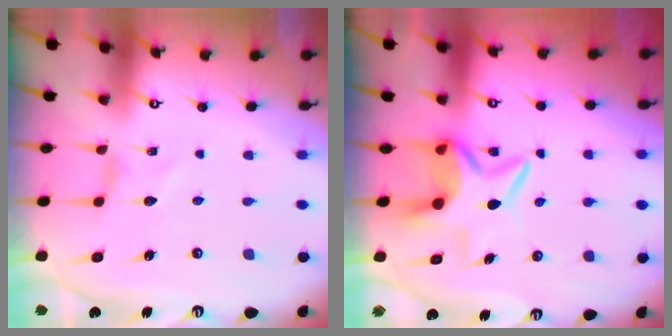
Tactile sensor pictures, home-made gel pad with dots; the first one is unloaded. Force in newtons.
{"total": 7.1, "press": 7.1, "slide": 0.5}